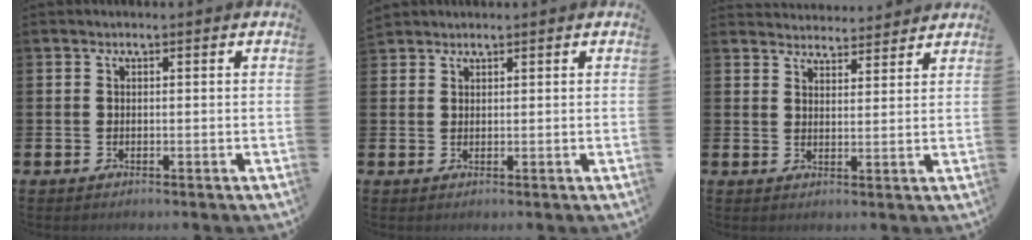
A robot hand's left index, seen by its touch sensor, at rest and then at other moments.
{"total": 1.6, "force": [1.5, 0.4, -0.2], "torque": [0.012, -0.002, 0.027]}
{"total": 3.9, "force": [3.8, 0.6, -0.3], "torque": [0.000, -0.024, 0.070]}